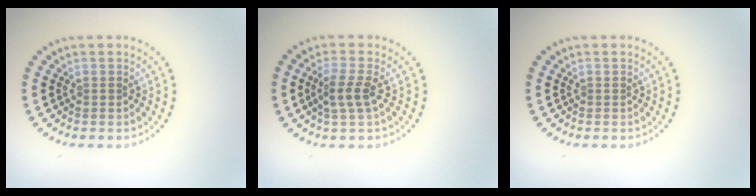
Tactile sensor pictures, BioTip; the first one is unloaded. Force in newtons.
{"total": 2.2, "press": 2.0, "slide": 1.0}
{"total": 0.0}